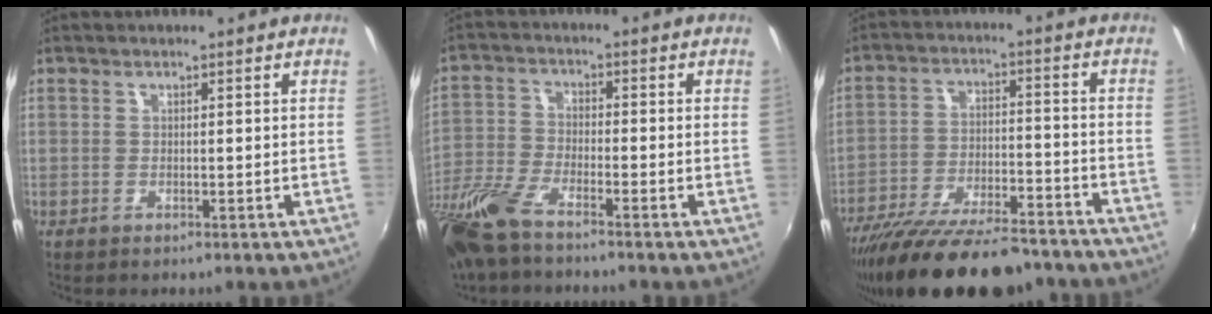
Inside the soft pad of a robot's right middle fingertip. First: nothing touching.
{"total": 11.3, "force": [-8.6, 2.7, 6.8], "torque": [-0.162, -0.023, -0.178]}
{"total": 23.0, "force": [-19.4, 5.8, 11.0], "torque": [-0.203, -0.039, -0.289]}